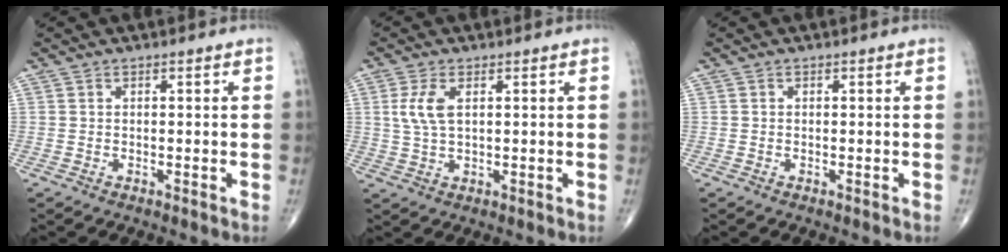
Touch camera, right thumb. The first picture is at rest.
{"total": 4.9, "force": [1.3, 2.2, 4.2], "torque": [-0.099, 0.001, 0.028]}
{"total": 0.0}